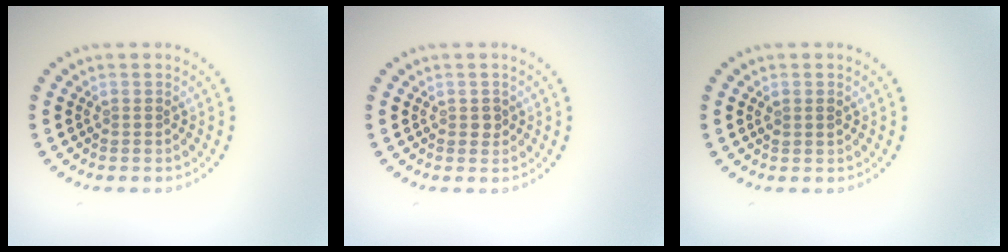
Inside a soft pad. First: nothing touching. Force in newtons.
{"total": 0.8, "press": 0.8, "slide": 0.2}
{"total": 0.9, "press": 0.8, "slide": 0.2}